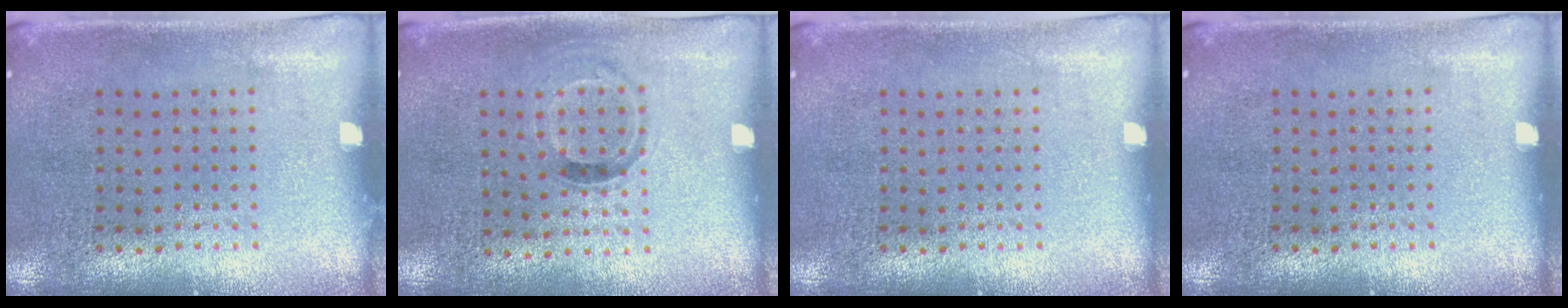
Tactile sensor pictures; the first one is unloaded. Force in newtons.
{"total": 0.9, "press": 0.7, "slide": 0.6}
{"total": 0.0}
{"total": 0.0}